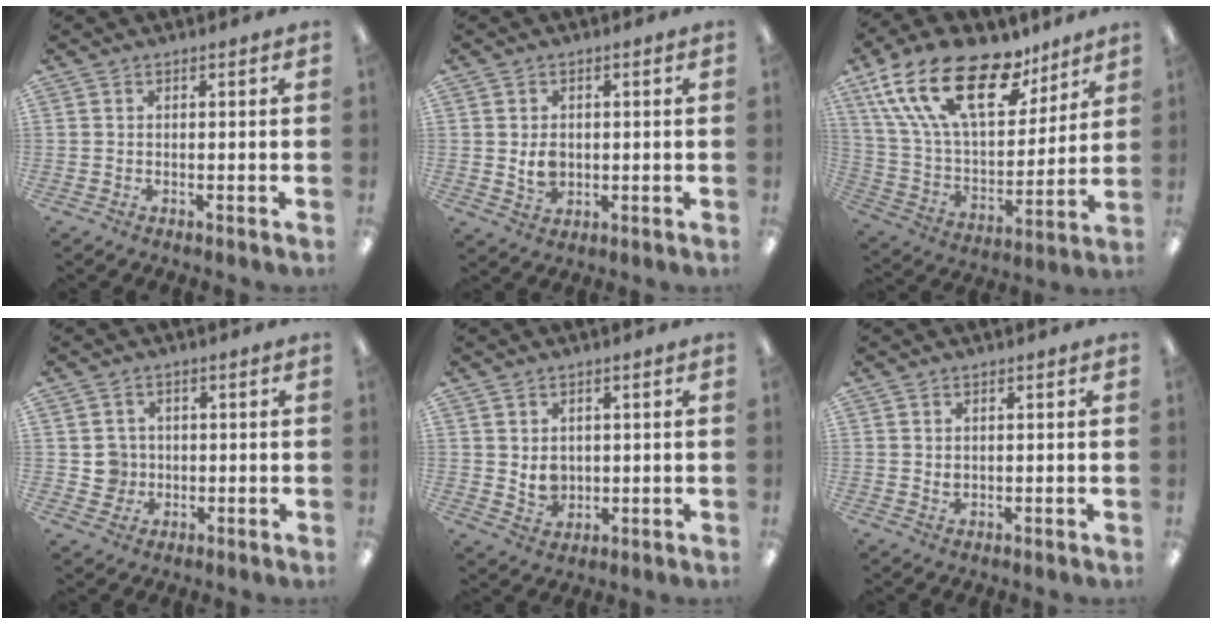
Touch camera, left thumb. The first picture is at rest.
{"total": 4.4, "force": [0.3, 3.6, 2.5], "torque": [-0.034, 0.000, 0.005]}
{"total": 25.8, "force": [14.4, 13.0, 17.0], "torque": [-0.325, -0.073, 0.258]}
{"total": 4.5, "force": [0.2, 4.5, 0.4], "torque": [-0.004, 0.004, 0.004]}
{"total": 4.6, "force": [1.6, 4.0, 1.6], "torque": [-0.023, -0.006, 0.031]}
{"total": 1.2, "force": [0.5, 1.0, 0.4], "torque": [-0.002, -0.001, 0.007]}